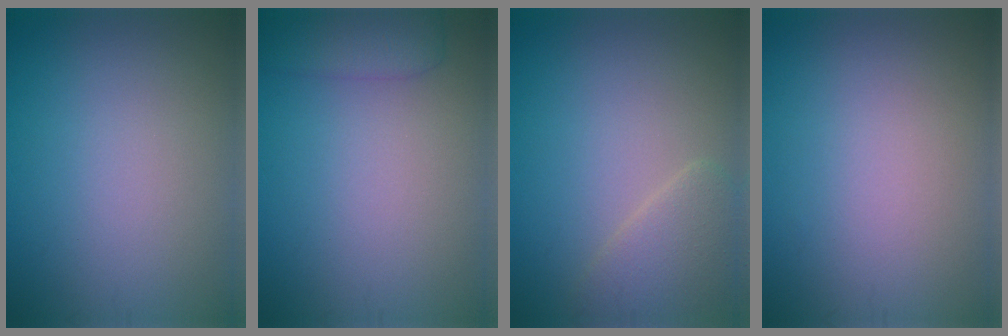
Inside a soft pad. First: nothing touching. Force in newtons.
{"total": 2.8, "press": 2.8, "slide": 0.1}
{"total": 2.5, "press": 2.5, "slide": 0.1}
{"total": 0.0}